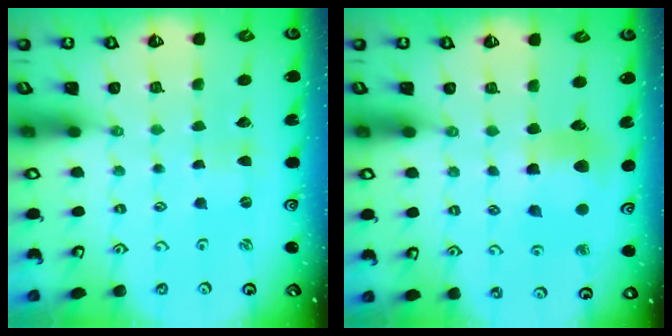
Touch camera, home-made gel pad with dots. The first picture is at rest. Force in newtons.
{"total": 8.9, "press": 8.8, "slide": 1.5}